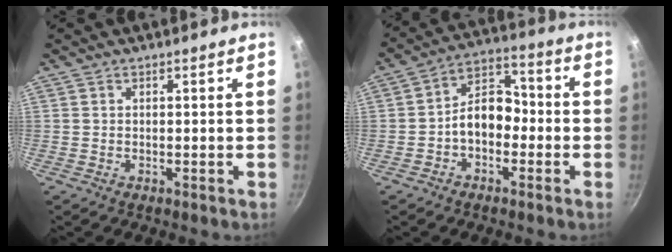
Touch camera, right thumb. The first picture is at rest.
{"total": 9.0, "force": [-2.1, 6.3, 6.1], "torque": [-0.059, 0.045, -0.050]}